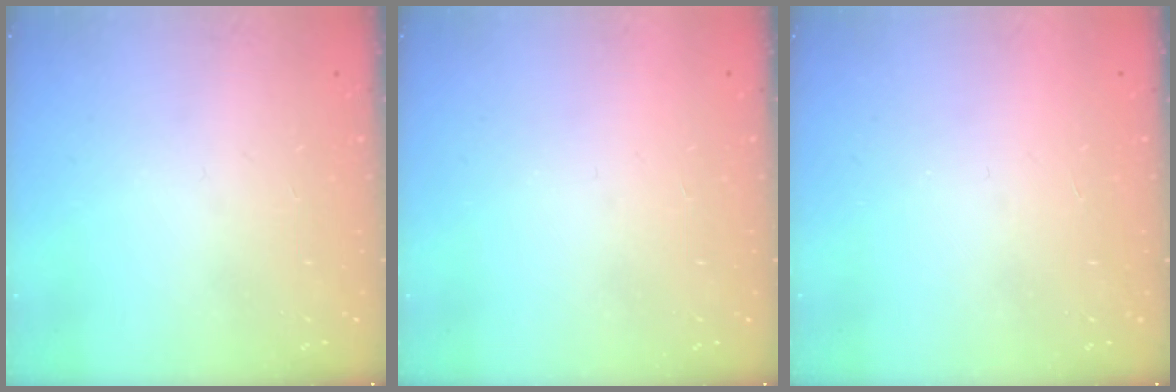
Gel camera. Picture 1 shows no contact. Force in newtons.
{"total": 1.5, "press": 1.5, "slide": 0.1}
{"total": 1.6, "press": 1.6, "slide": 0.1}